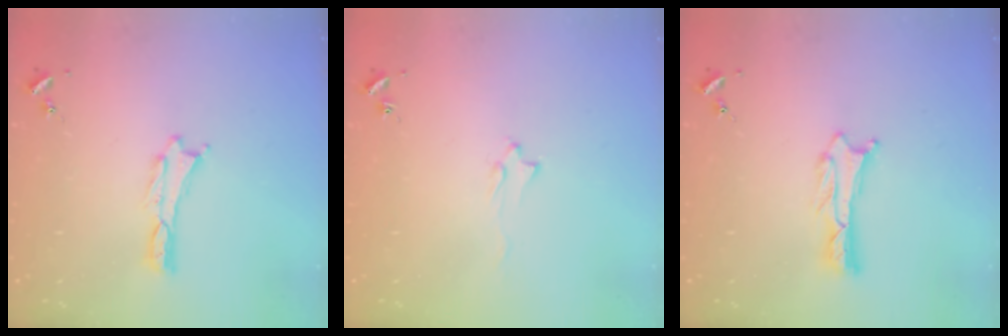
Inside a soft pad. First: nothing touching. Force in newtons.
{"total": 1.6, "press": 1.5, "slide": 0.2}
{"total": 1.1, "press": 1.1, "slide": 0.2}